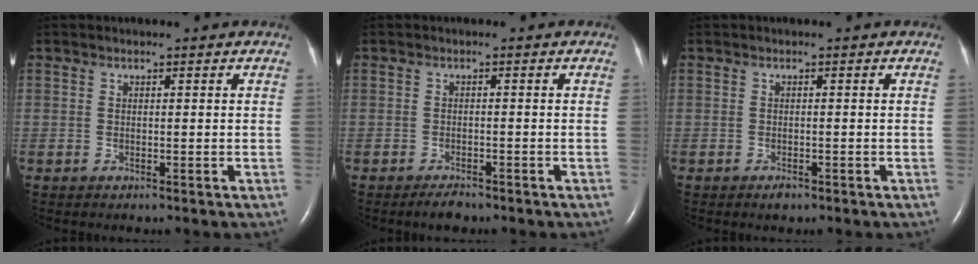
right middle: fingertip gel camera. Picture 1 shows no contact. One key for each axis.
{"total": 2.1, "fx": -1.7, "fy": 0.6, "fz": 1.0, "tx": -0.025, "ty": -0.003, "tz": -0.025}
{"total": 1.0, "fx": -0.7, "fy": 0.4, "fz": 0.6, "tx": -0.012, "ty": -0.001, "tz": -0.009}